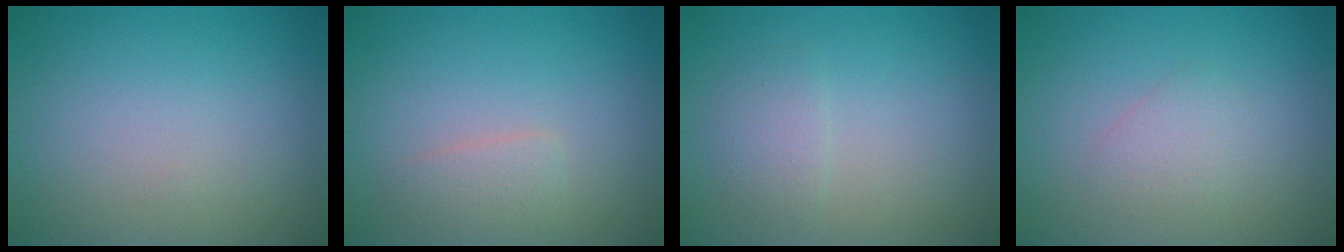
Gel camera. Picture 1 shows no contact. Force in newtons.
{"total": 1.6, "press": 1.6, "slide": 0.0}
{"total": 1.5, "press": 1.5, "slide": 0.1}
{"total": 1.6, "press": 1.6, "slide": 0.0}